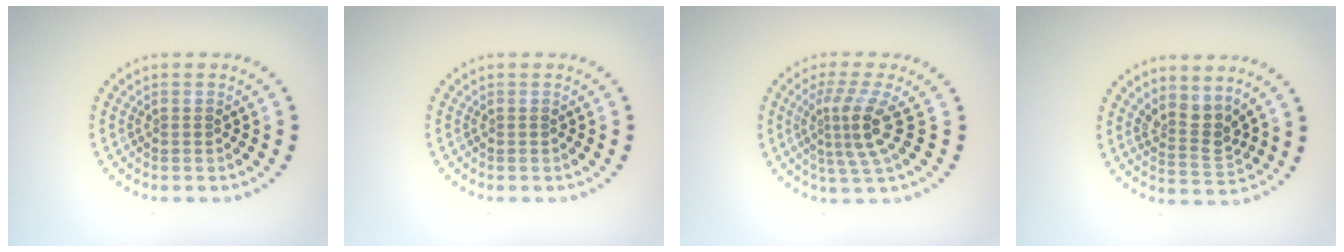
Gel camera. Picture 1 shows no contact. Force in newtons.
{"total": 0.0}
{"total": 3.7, "press": 2.6, "slide": 2.7}
{"total": 2.8, "press": 2.0, "slide": 1.9}